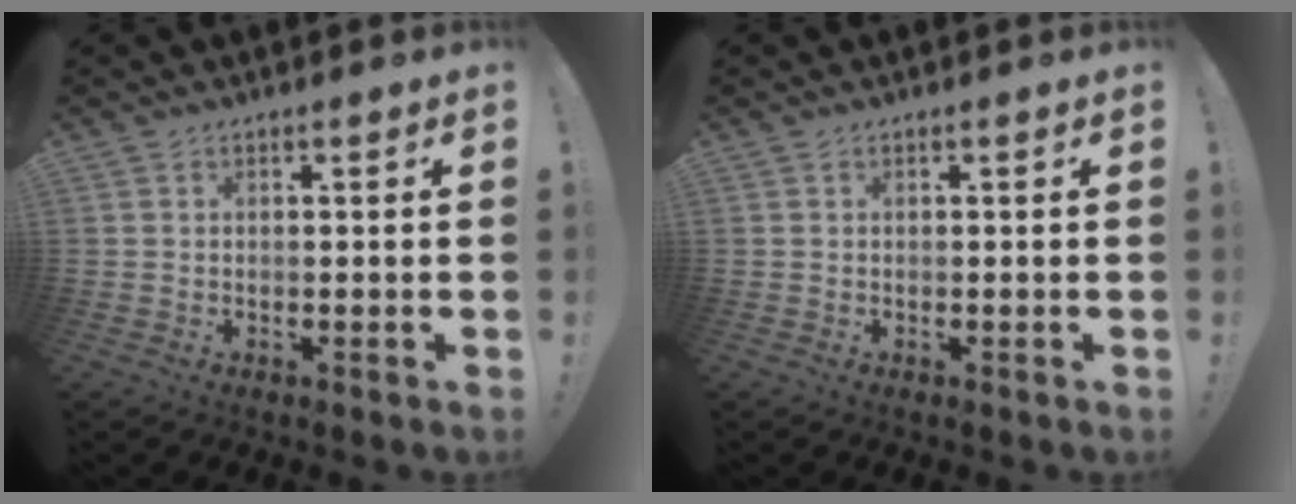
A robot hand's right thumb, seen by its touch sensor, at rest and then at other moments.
{"total": 0.0}